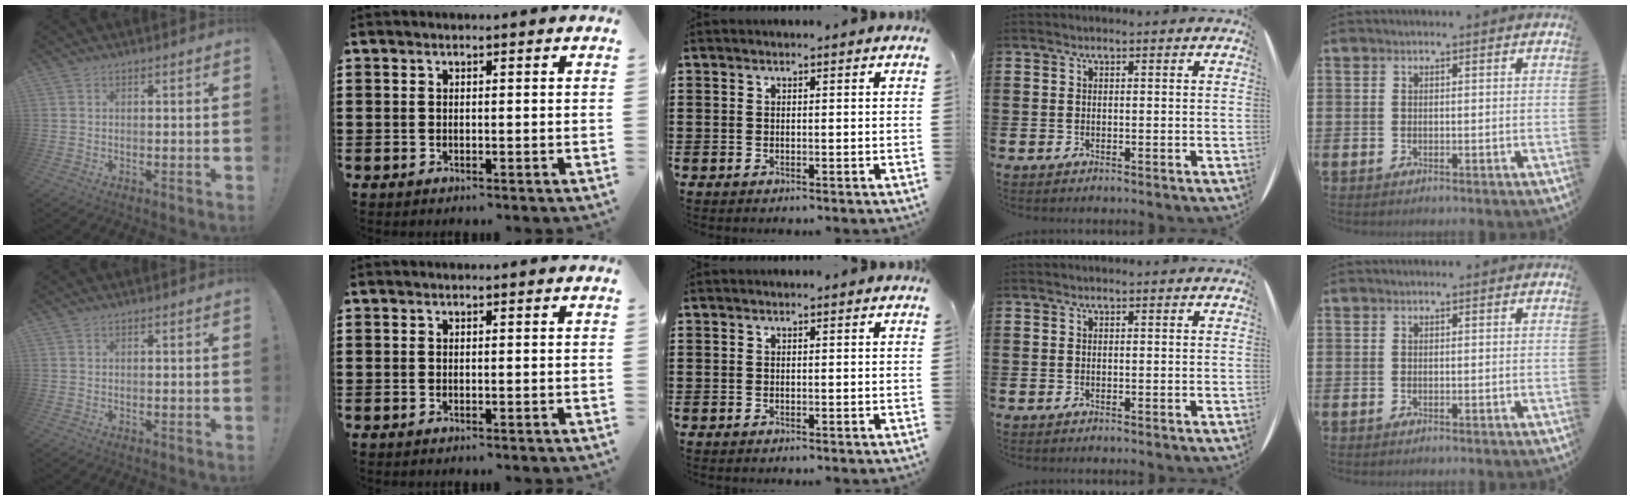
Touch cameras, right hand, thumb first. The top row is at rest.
{}